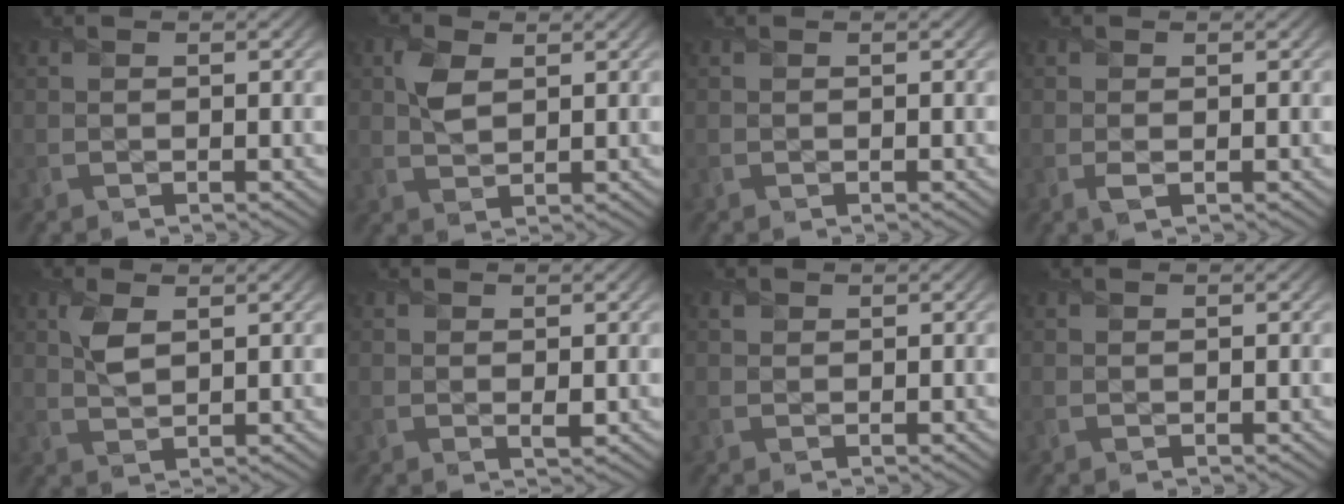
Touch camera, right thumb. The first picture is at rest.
{"total": 3.3, "force": [1.2, 2.0, 2.4], "torque": [-0.058, 0.004, 0.022]}
{"total": 0.0}
{"total": 1.1, "force": [-0.1, 0.5, 0.9], "torque": [-0.023, -0.003, -0.005]}
{"total": 3.1, "force": [1.3, 1.5, 2.3], "torque": [-0.058, 0.002, 0.027]}
{"total": 1.0, "force": [0.3, 0.5, 0.8], "torque": [-0.015, -0.007, 0.003]}
{"total": 0.8, "force": [0.4, 0.6, 0.2], "torque": [-0.004, -0.003, 0.008]}
{"total": 0.0}